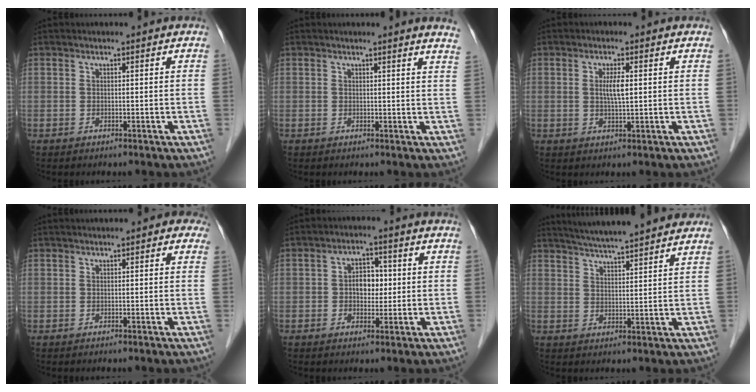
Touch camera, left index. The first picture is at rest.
{"total": 3.9, "force": [3.5, -0.3, 1.5], "torque": [-0.017, -0.016, 0.017]}
{"total": 3.0, "force": [0.5, 0.3, 2.9], "torque": [-0.056, 0.000, 0.007]}
{"total": 2.6, "force": [1.3, 1.0, 2.1], "torque": [-0.023, 0.013, 0.011]}
{"total": 4.4, "force": [0.1, 3.0, 3.2], "torque": [-0.053, 0.015, 0.001]}
{"total": 13.4, "force": [11.9, 0.6, 6.1], "torque": [-0.099, 0.022, 0.167]}